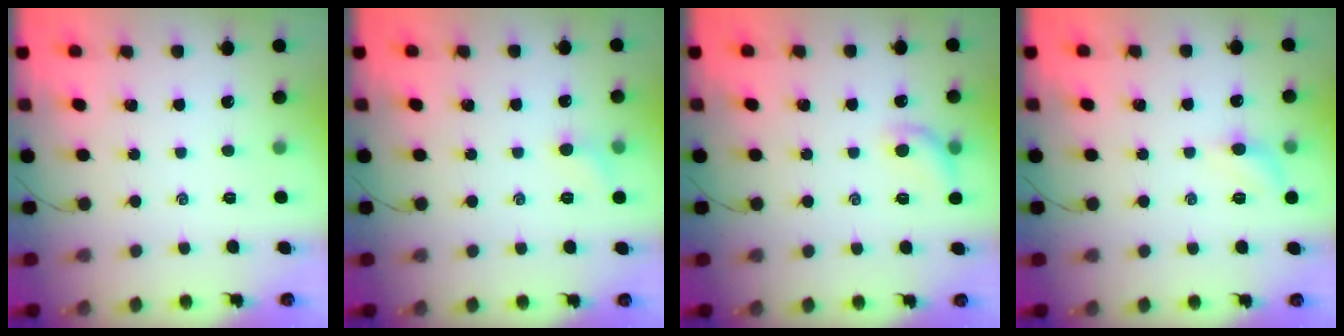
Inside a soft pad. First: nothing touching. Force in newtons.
{"total": 4.5, "press": 4.3, "slide": 1.5}
{"total": 8.4, "press": 8.2, "slide": 1.7}
{"total": 5.6, "press": 5.4, "slide": 1.1}